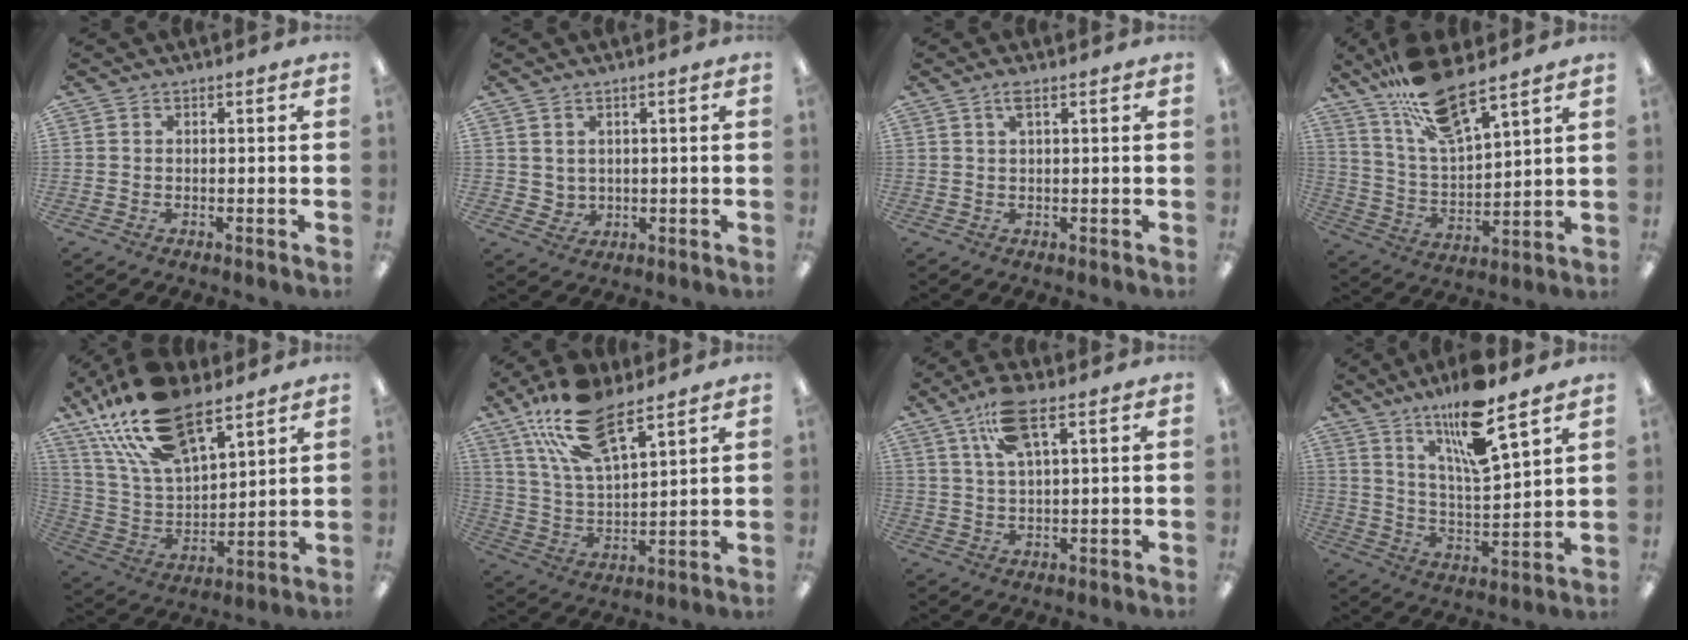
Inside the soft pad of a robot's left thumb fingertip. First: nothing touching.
{"total": 3.0, "force": [2.0, 2.2, 0.4], "torque": [-0.015, -0.008, 0.036]}
{"total": 2.6, "force": [1.4, 0.7, 2.1], "torque": [-0.039, 0.002, 0.022]}
{"total": 15.9, "force": [12.6, 3.7, 8.9], "torque": [-0.174, -0.069, 0.219]}
{"total": 22.9, "force": [15.7, 10.1, 13.3], "torque": [-0.280, -0.072, 0.282]}
{"total": 18.4, "force": [12.1, 7.5, 11.6], "torque": [-0.226, -0.039, 0.213]}
{"total": 10.5, "force": [5.7, 3.6, 8.1], "torque": [-0.159, 0.008, 0.101]}
{"total": 15.0, "force": [11.2, 2.4, 9.8], "torque": [-0.178, -0.063, 0.182]}